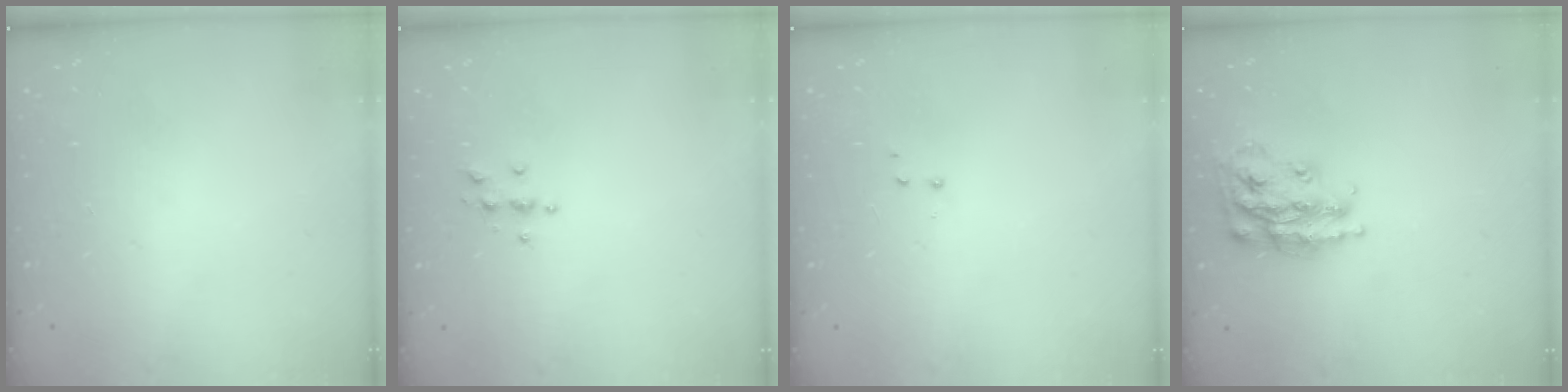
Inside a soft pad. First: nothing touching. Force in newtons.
{"total": 3.6, "press": 3.6, "slide": 0.4}
{"total": 2.8, "press": 2.7, "slide": 0.5}
{"total": 17.9, "press": 17.8, "slide": 1.1}